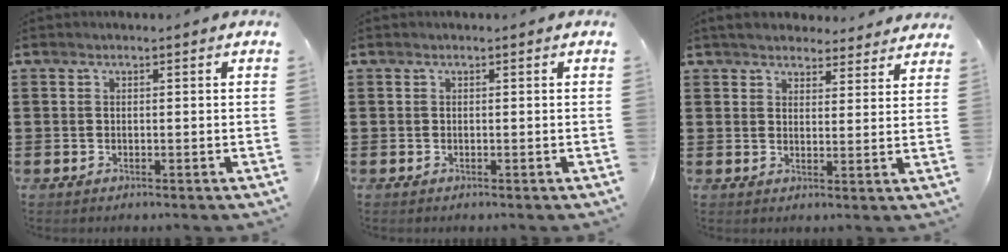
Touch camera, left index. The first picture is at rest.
{"total": 0.0}
{"total": 4.1, "force": [4.0, 0.8, 0.6], "torque": [-0.024, -0.011, 0.073]}